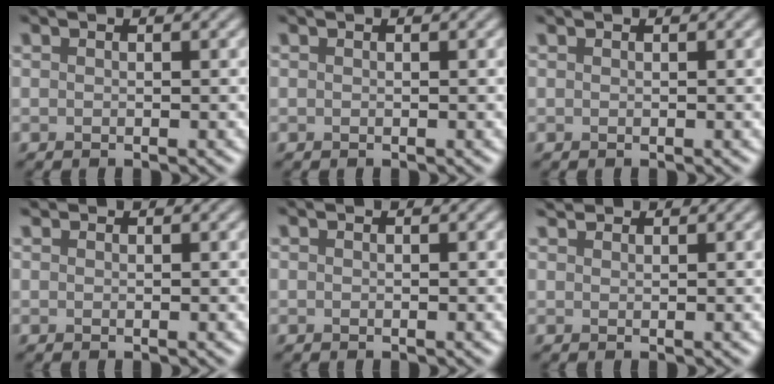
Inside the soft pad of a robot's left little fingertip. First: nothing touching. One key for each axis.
{"total": 0.0}
{"total": 0.0}
{"total": 0.5, "fx": 0.5, "fy": 0.1, "fz": 0.0, "tx": 0.000, "ty": 0.001, "tz": 0.009}
{"total": 0.0}
{"total": 1.1, "fx": 1.1, "fy": 0.2, "fz": 0.2, "tx": -0.005, "ty": 0.003, "tz": 0.022}